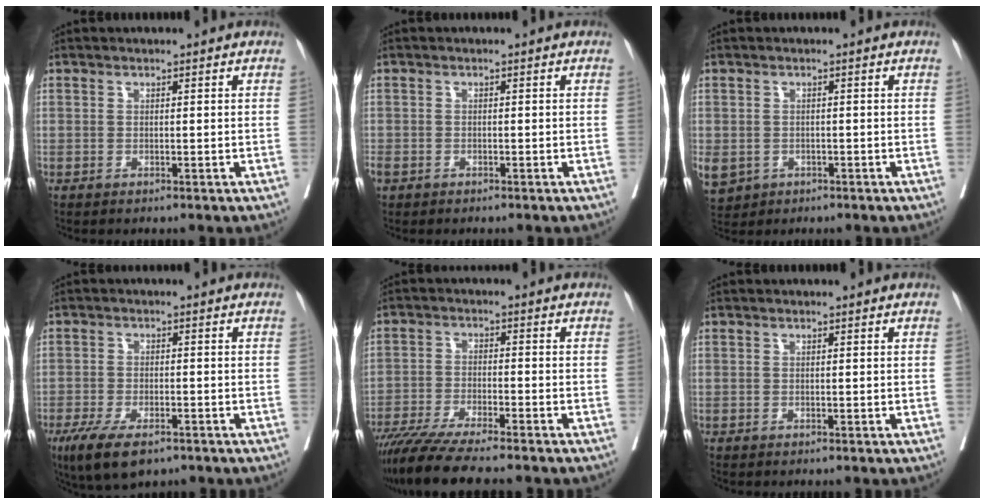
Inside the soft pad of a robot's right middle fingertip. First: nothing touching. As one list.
[{"total": 2.0, "force": [-1.1, 1.2, 1.1], "torque": [-0.038, -0.001, -0.023]}, {"total": 10.7, "force": [-4.0, 8.9, 4.2], "torque": [-0.137, -0.007, -0.052]}, {"total": 8.3, "force": [-5.5, 2.5, 5.6], "torque": [-0.095, -0.018, -0.091]}, {"total": 13.1, "force": [-11.1, 0.0, 7.1], "torque": [-0.107, -0.036, -0.181]}, {"total": 0.0}]